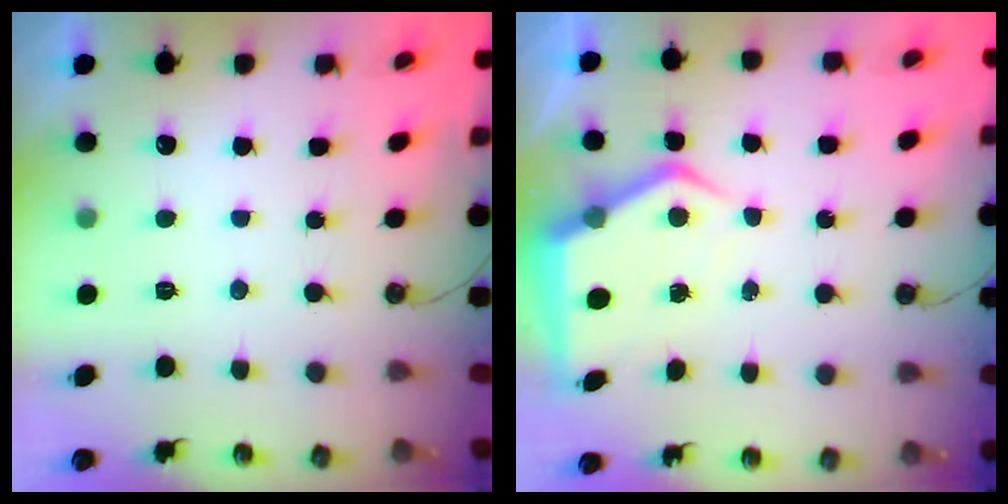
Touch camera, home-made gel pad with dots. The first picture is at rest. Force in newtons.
{"total": 6.8, "press": 6.8, "slide": 0.2}